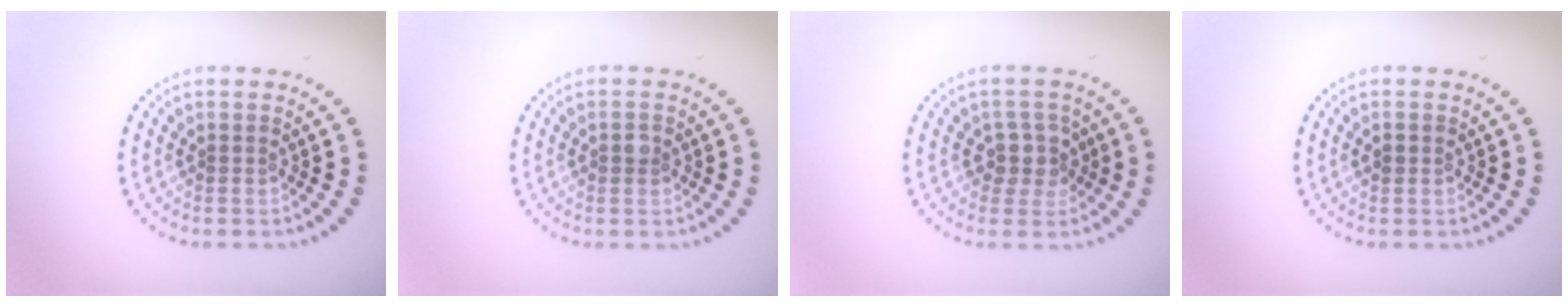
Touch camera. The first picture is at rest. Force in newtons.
{"total": 1.0, "press": 1.0, "slide": 0.1}
{"total": 2.4, "press": 2.0, "slide": 1.2}
{"total": 0.8, "press": 0.8, "slide": 0.1}